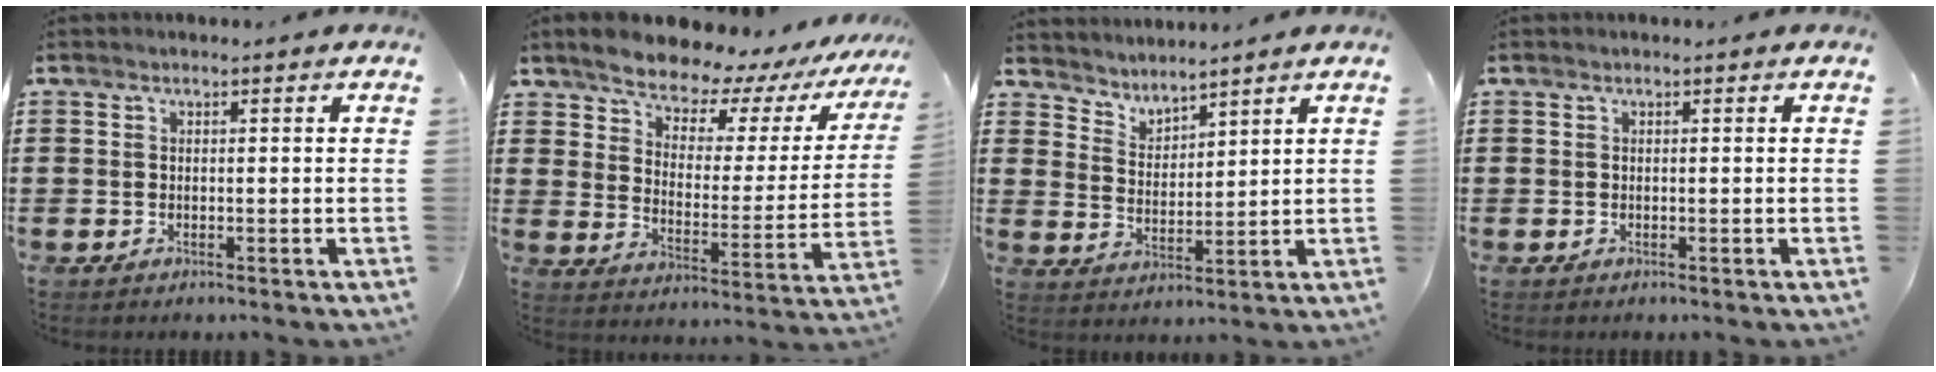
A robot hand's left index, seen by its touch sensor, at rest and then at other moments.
{"total": 7.9, "force": [7.6, 1.7, 1.3], "torque": [-0.056, -0.069, 0.130]}
{"total": 3.6, "force": [3.5, 0.3, -0.6], "torque": [-0.006, -0.017, 0.063]}
{"total": 0.0}